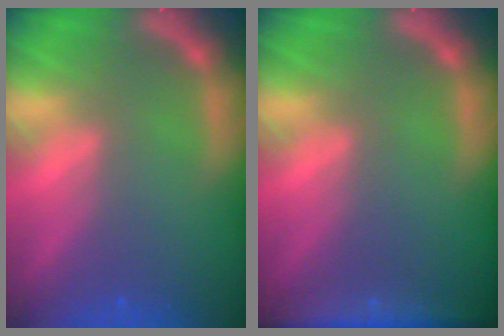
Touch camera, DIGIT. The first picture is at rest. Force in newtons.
{"total": 5.0}